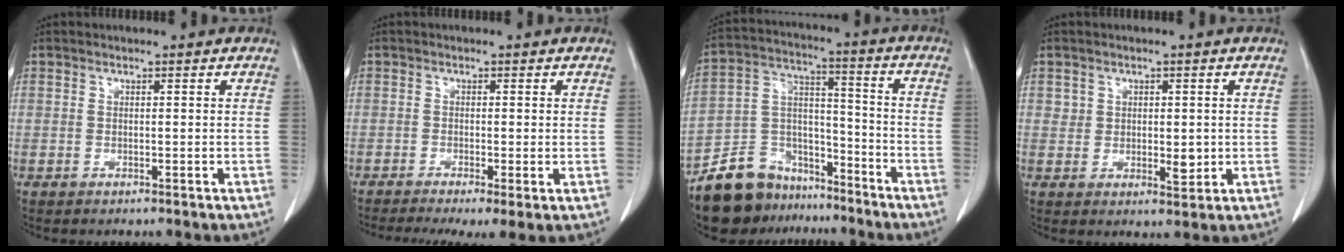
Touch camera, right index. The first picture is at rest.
{"total": 7.0, "force": [-4.4, 1.5, 5.2], "torque": [-0.085, -0.018, -0.075]}
{"total": 13.6, "force": [-11.0, 7.1, 3.6], "torque": [-0.073, 0.047, -0.192]}
{"total": 3.4, "force": [0.4, 2.4, 2.4], "torque": [-0.030, -0.005, 0.013]}